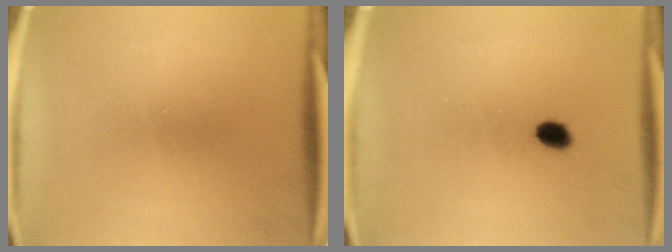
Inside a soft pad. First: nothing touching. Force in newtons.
{"total": 2.6}